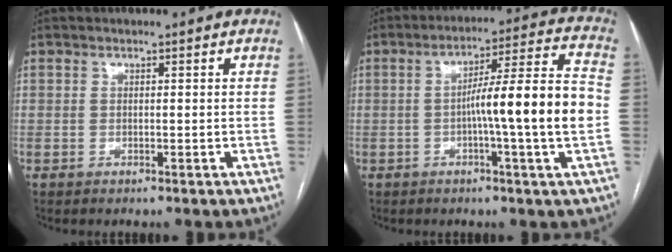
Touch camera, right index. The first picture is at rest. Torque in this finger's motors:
{"motor_torque": [1.63, -0.34, 0.79, 0.18]}